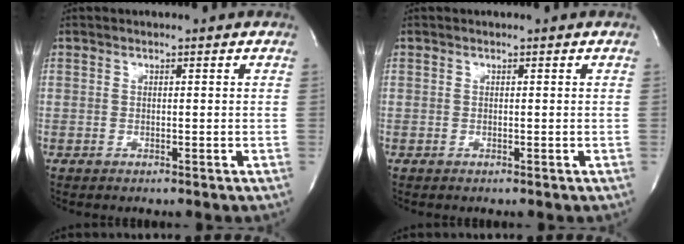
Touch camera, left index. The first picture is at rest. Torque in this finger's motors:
{"motor_torque": [-0.09, 0.11, 0.00, 0.00]}